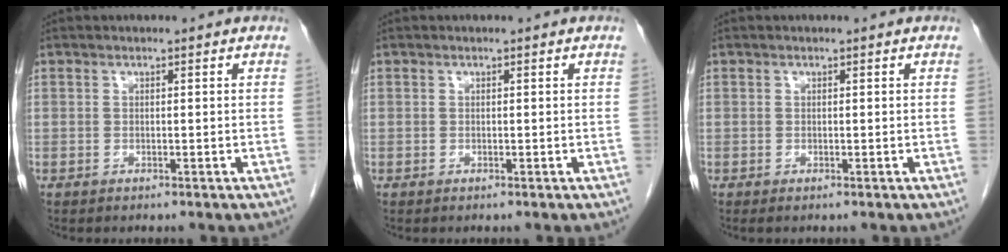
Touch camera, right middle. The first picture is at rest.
{"total": 0.0}
{"total": 0.0}